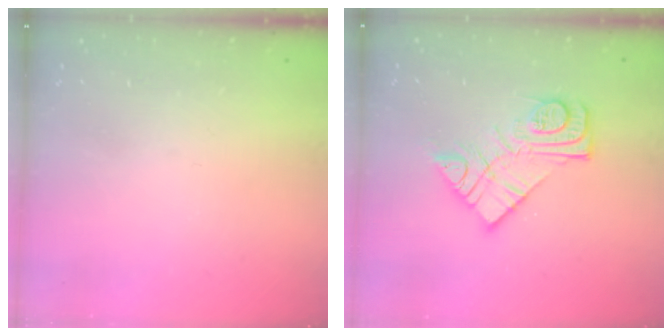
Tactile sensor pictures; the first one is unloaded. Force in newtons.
{"total": 13.2, "press": 13.2, "slide": 0.9}